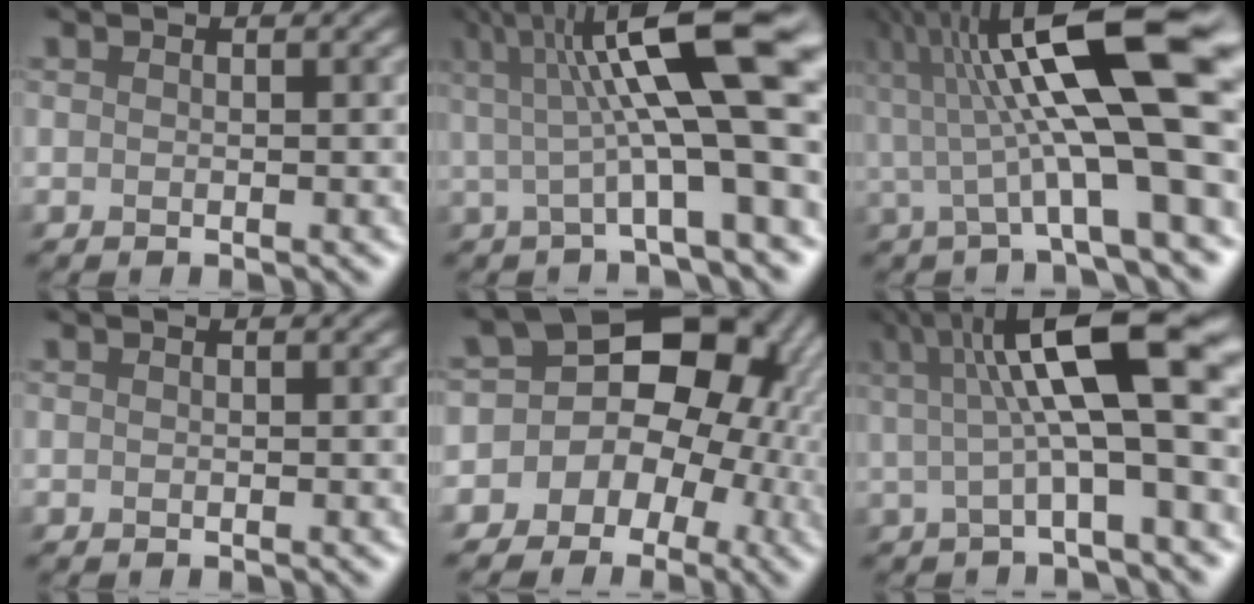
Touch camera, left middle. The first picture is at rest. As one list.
[{"total": 13.2, "force": [2.2, 3.3, 12.5], "torque": [-0.183, 0.015, 0.033]}, {"total": 14.7, "force": [2.3, 3.8, 14.1], "torque": [-0.225, 0.017, 0.034]}, {"total": 0.0}, {"total": 16.7, "force": [-0.7, 14.2, 8.9], "torque": [-0.118, 0.042, -0.044]}, {"total": 11.8, "force": [2.3, 3.0, 11.2], "torque": [-0.164, 0.021, 0.033]}]